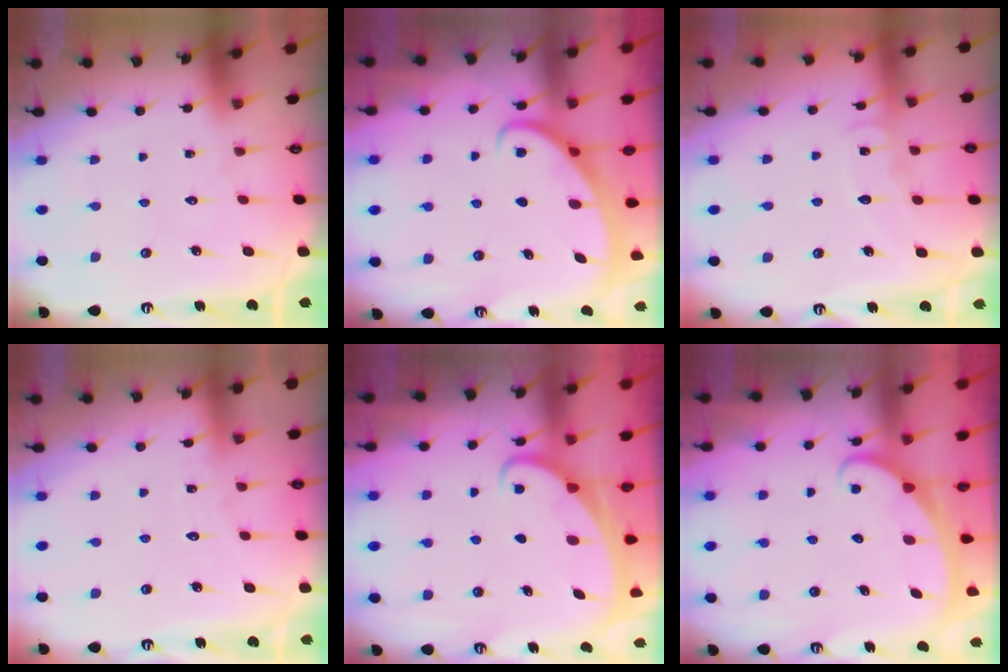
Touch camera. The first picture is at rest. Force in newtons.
{"total": 2.5, "press": 2.5, "slide": 0.3}
{"total": 7.3, "press": 7.2, "slide": 0.6}
{"total": 3.6, "press": 3.6, "slide": 0.3}
{"total": 2.4, "press": 2.4, "slide": 0.3}
{"total": 2.6, "press": 2.6, "slide": 0.4}